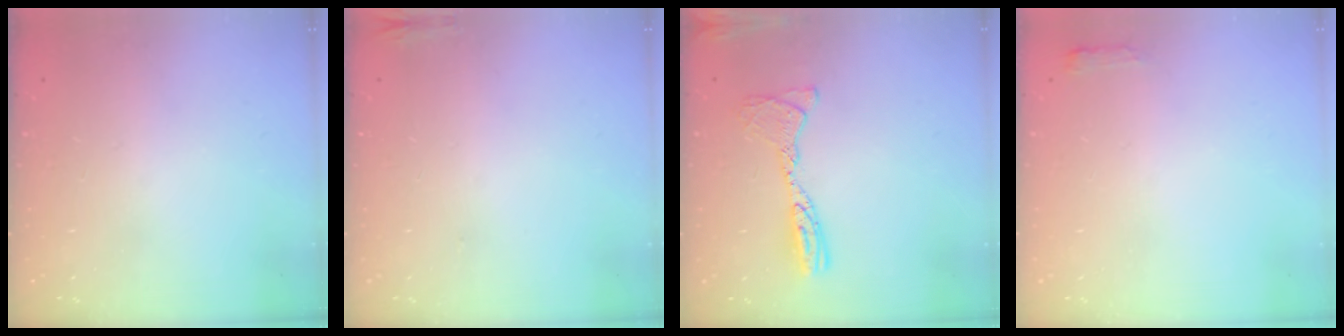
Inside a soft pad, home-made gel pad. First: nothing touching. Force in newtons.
{"total": 6.3, "press": 5.9, "slide": 2.1}
{"total": 12.2, "press": 12.1, "slide": 1.3}
{"total": 2.7, "press": 2.6, "slide": 0.5}